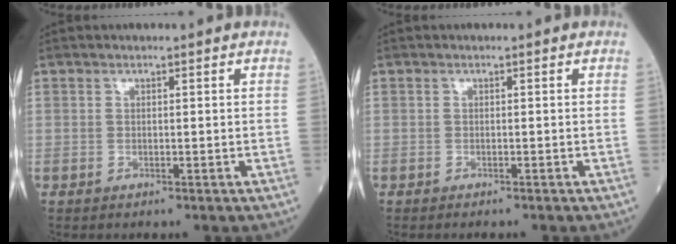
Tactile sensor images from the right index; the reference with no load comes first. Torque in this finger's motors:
{"motor_torque": [0.11, 0.02, -0.03, 0.01]}